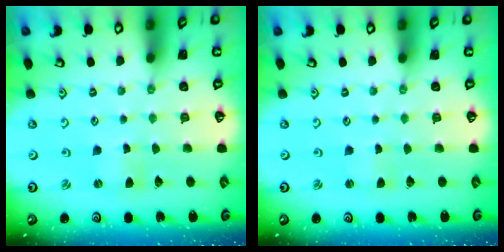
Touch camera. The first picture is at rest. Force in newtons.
{"total": 0.7, "press": 0.7, "slide": 0.2}